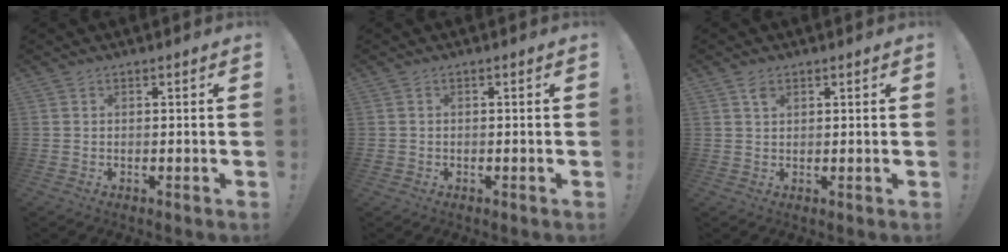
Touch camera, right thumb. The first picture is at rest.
{"total": 0.8, "force": [-0.3, 0.7, 0.2], "torque": [-0.003, 0.003, -0.006]}
{"total": 2.0, "force": [1.2, 1.2, 1.0], "torque": [-0.015, -0.003, 0.021]}